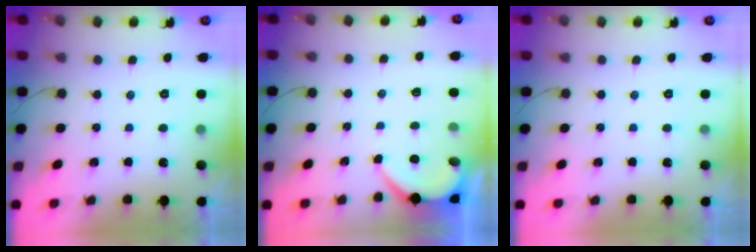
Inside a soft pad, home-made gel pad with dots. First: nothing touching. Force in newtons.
{"total": 2.6, "press": 2.6, "slide": 0.4}
{"total": 0.0}